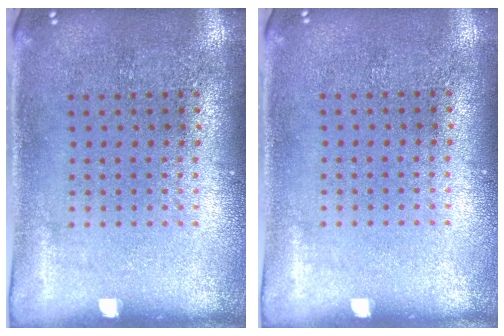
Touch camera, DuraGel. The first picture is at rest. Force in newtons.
{"total": 0.0}